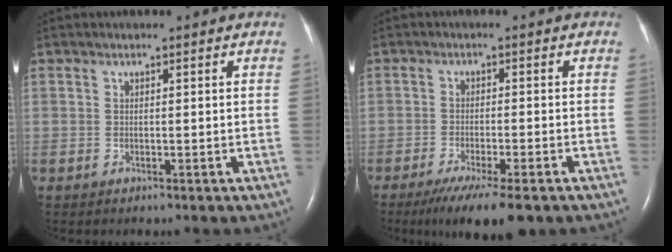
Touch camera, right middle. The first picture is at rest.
{"total": 9.3, "force": [-6.7, 1.0, 6.4], "torque": [-0.099, -0.021, -0.103]}